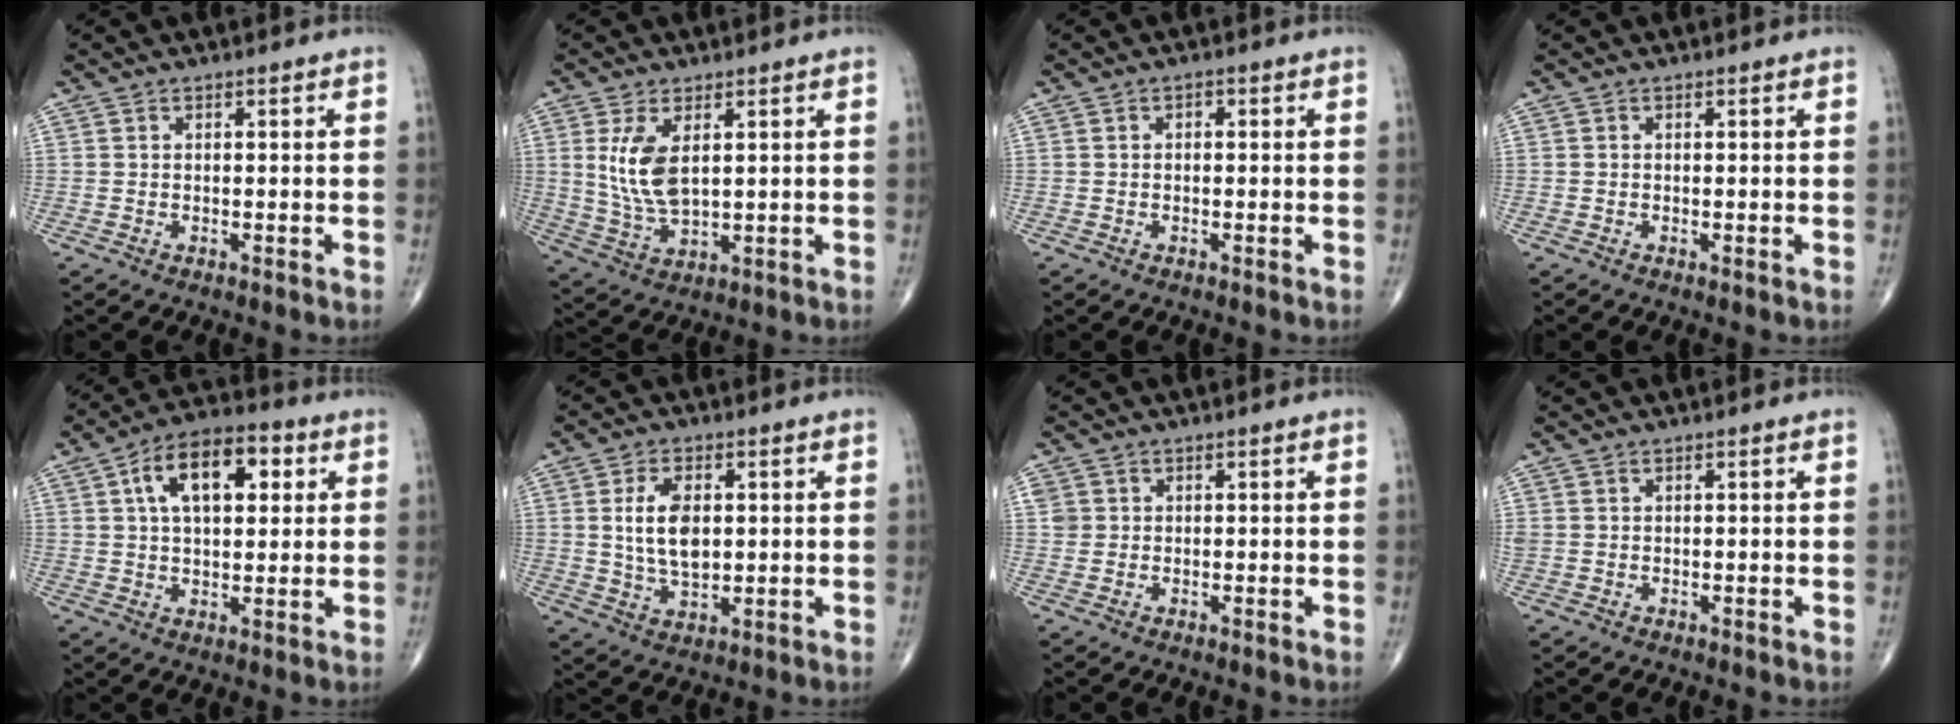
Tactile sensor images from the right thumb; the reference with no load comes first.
{"total": 8.9, "force": [2.2, 4.3, 7.4], "torque": [-0.147, -0.015, 0.056]}
{"total": 1.0, "force": [0.1, 0.7, 0.7], "torque": [-0.008, 0.004, -0.001]}
{"total": 0.0}
{"total": 14.7, "force": [4.5, 7.8, 11.6], "torque": [-0.171, 0.012, 0.068]}
{"total": 8.5, "force": [1.1, 4.8, 7.0], "torque": [-0.123, -0.010, 0.026]}
{"total": 2.1, "force": [0.5, 1.9, 0.5], "torque": [0.002, 0.000, 0.011]}
{"total": 0.6, "force": [0.4, 0.4, 0.2], "torque": [-0.002, 0.003, 0.007]}